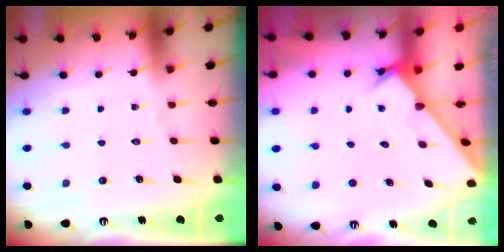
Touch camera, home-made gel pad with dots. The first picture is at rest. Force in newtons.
{"total": 1.7, "press": 1.7, "slide": 0.1}